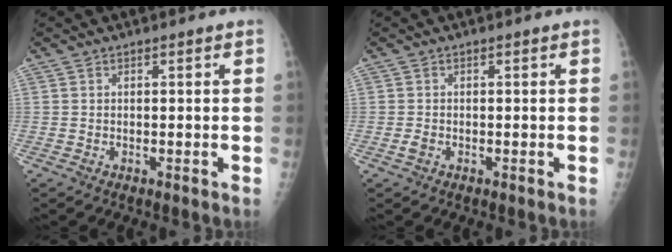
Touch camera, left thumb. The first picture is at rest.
{"total": 1.1, "force": [-0.4, 0.7, 0.7], "torque": [-0.017, -0.002, -0.006]}